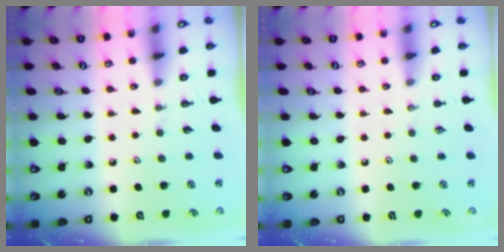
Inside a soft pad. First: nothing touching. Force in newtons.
{"total": 0.0}